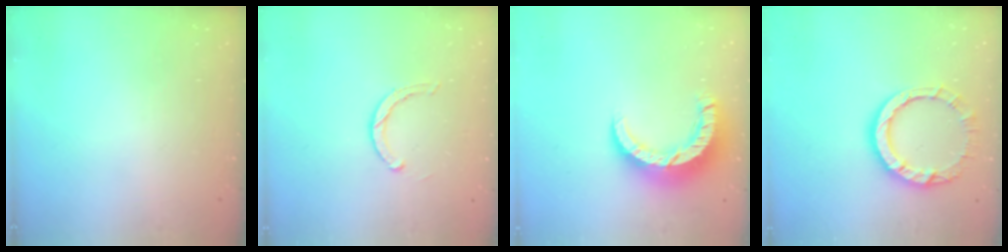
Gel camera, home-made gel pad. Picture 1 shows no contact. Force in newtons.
{"total": 2.8, "press": 2.8, "slide": 0.2}
{"total": 10.3, "press": 10.2, "slide": 0.7}
{"total": 10.2, "press": 10.2, "slide": 0.9}